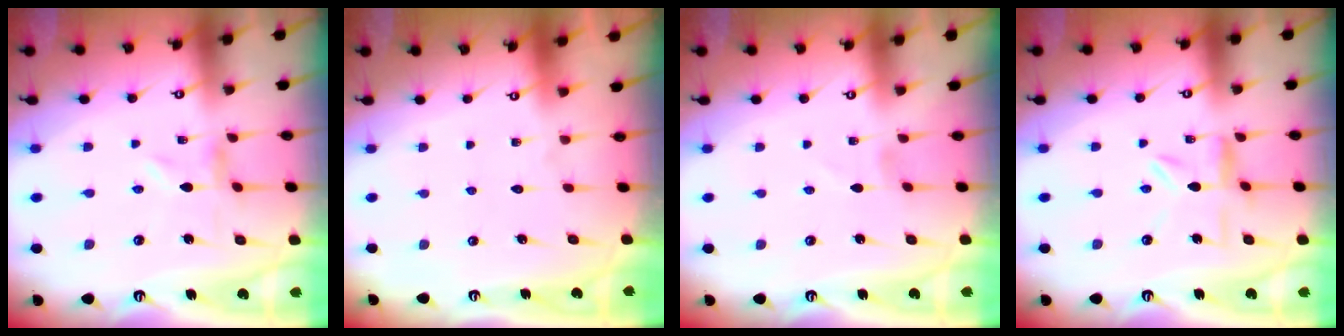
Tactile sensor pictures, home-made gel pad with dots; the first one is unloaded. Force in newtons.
{"total": 1.6, "press": 1.6, "slide": 0.1}
{"total": 0.9, "press": 0.9, "slide": 0.1}
{"total": 4.8, "press": 4.8, "slide": 0.2}